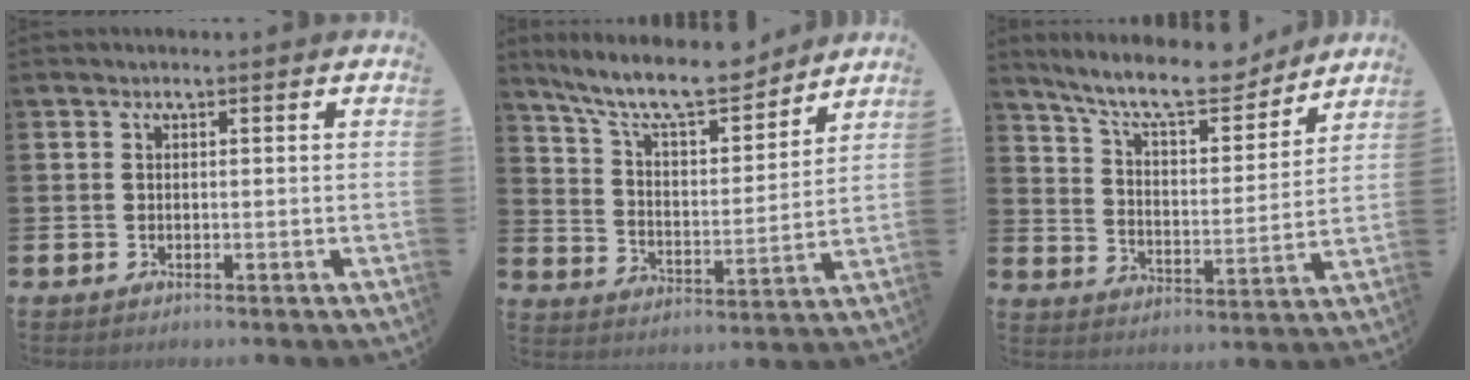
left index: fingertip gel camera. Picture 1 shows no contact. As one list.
[{"total": 11.2, "force": [9.9, 2.6, 4.6], "torque": [-0.116, -0.062, 0.173]}, {"total": 11.2, "force": [9.9, 2.7, 4.5], "torque": [-0.105, -0.062, 0.171]}]